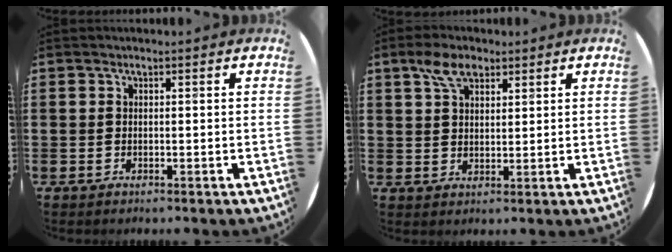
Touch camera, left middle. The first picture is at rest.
{"total": 4.9, "force": [3.2, 2.6, 2.7], "torque": [-0.053, 0.008, 0.057]}